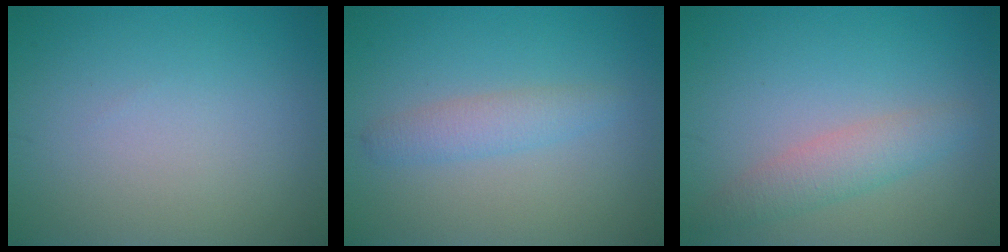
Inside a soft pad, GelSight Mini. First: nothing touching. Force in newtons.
{"total": 2.1, "press": 2.1, "slide": 0.2}
{"total": 2.7, "press": 2.6, "slide": 0.2}